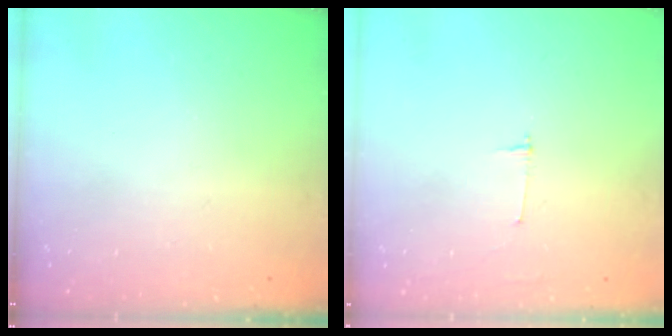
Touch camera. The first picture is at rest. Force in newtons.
{"total": 2.7, "press": 2.7, "slide": 0.3}